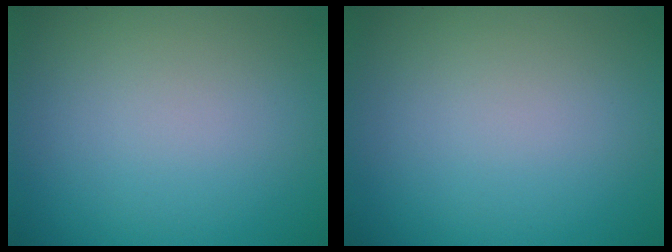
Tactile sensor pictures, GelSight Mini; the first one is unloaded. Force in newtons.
{"total": 0.0}